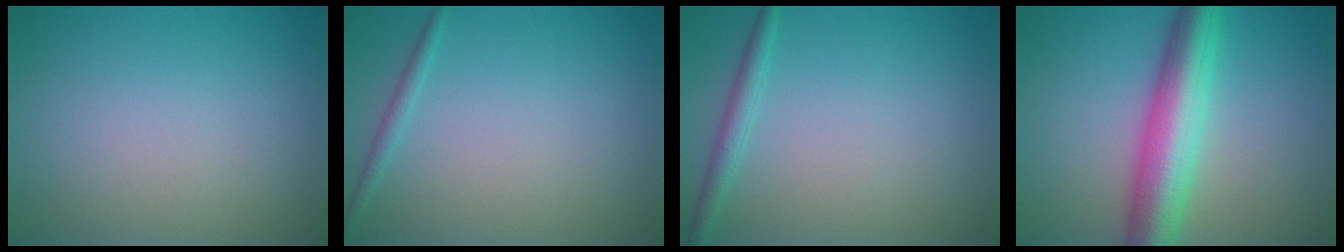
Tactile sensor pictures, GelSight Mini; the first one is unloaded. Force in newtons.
{"total": 1.0, "press": 1.0, "slide": 0.1}
{"total": 1.6, "press": 1.6, "slide": 0.0}
{"total": 7.4, "press": 7.4, "slide": 0.2}